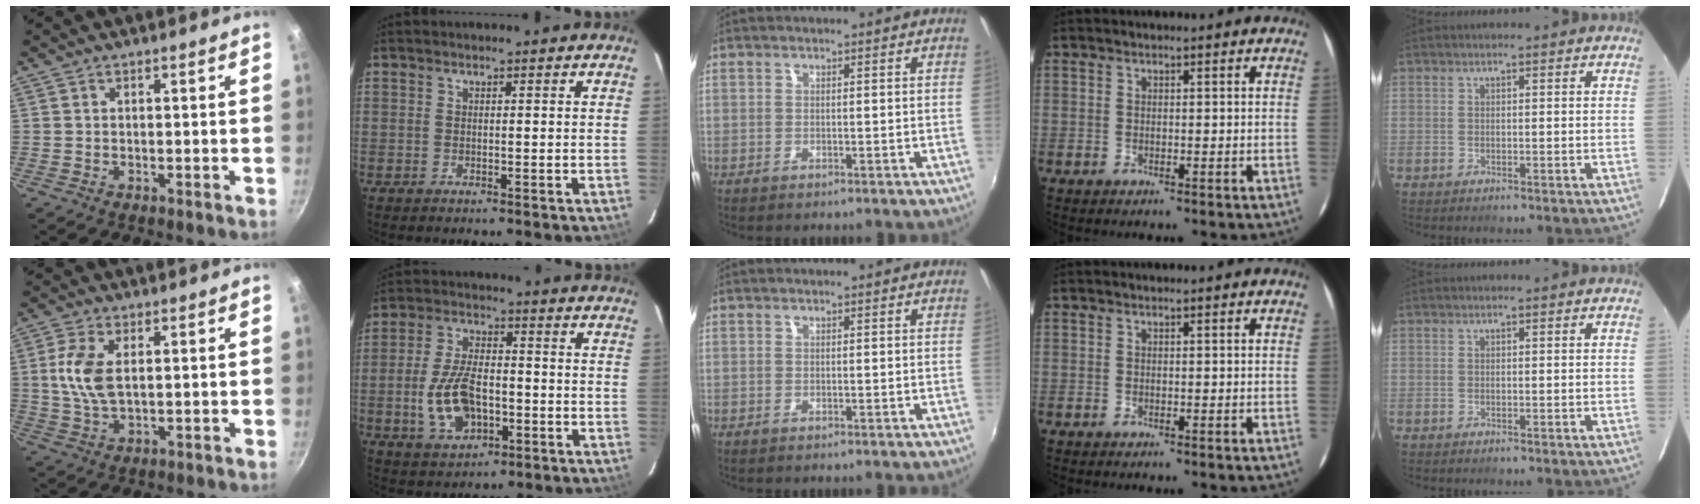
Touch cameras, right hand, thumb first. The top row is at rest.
{"thumb": {"total": 8.2, "force": [1.4, 4.3, 6.8], "torque": [-0.139, 0.002, 0.028]}, "index": {"total": 11.5, "force": [-3.0, 6.2, 9.2], "torque": [-0.192, 0.004, -0.044]}}